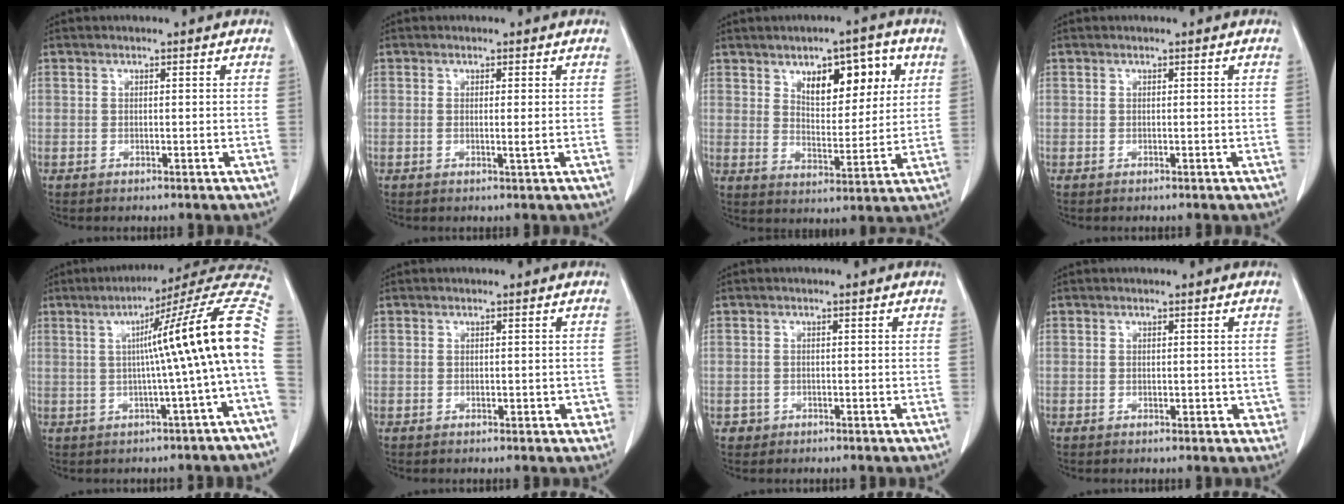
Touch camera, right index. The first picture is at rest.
{"total": 0.8, "force": [0.0, -0.1, 0.8], "torque": [-0.015, -0.002, -0.001]}
{"total": 10.3, "force": [4.7, 4.4, 8.1], "torque": [-0.111, 0.008, 0.077]}
{"total": 0.0}
{"total": 15.8, "force": [0.0, -1.8, 15.7], "torque": [-0.196, 0.033, -0.008]}
{"total": 1.9, "force": [-0.4, 1.1, 1.5], "torque": [-0.012, 0.007, -0.001]}
{"total": 1.4, "force": [-0.5, 1.3, -0.2], "torque": [0.003, 0.007, -0.008]}
{"total": 1.7, "force": [0.0, 1.3, 1.2], "torque": [-0.009, 0.003, 0.002]}